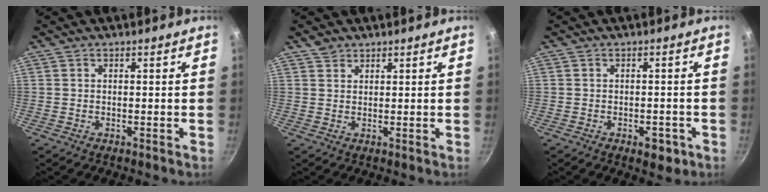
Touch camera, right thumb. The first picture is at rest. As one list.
[{"total": 1.9, "force": [1.5, 1.2, 0.4], "torque": [0.002, -0.004, 0.025]}, {"total": 4.4, "force": [-2.1, 2.4, 3.0], "torque": [-0.027, 0.017, -0.020]}]